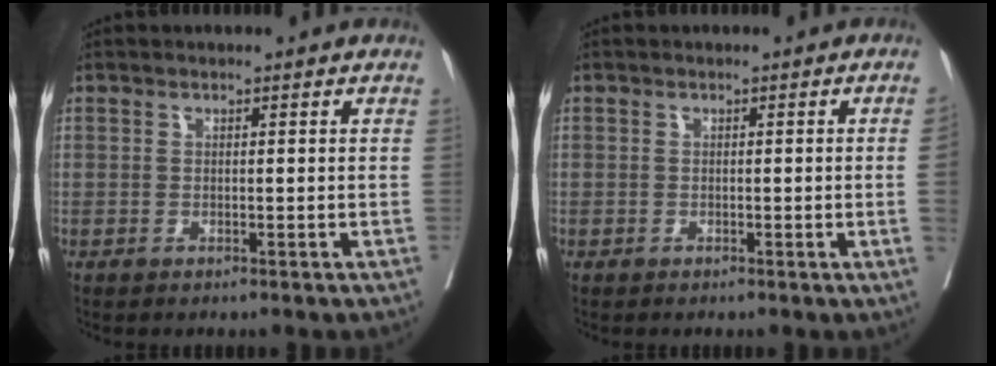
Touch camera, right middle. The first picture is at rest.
{"total": 1.4, "force": [-0.2, -0.4, 1.3], "torque": [-0.015, -0.002, -0.002]}